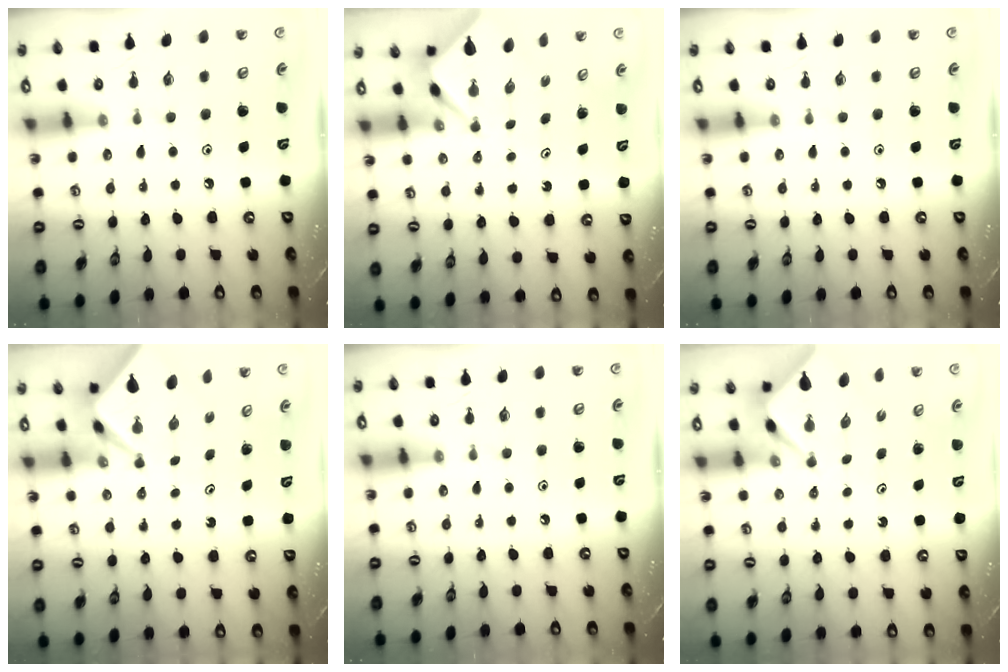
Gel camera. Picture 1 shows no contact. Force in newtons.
{"total": 2.6, "press": 2.6, "slide": 0.1}
{"total": 0.0}
{"total": 2.3, "press": 2.3, "slide": 0.2}
{"total": 0.0}
{"total": 2.5, "press": 2.4, "slide": 0.3}